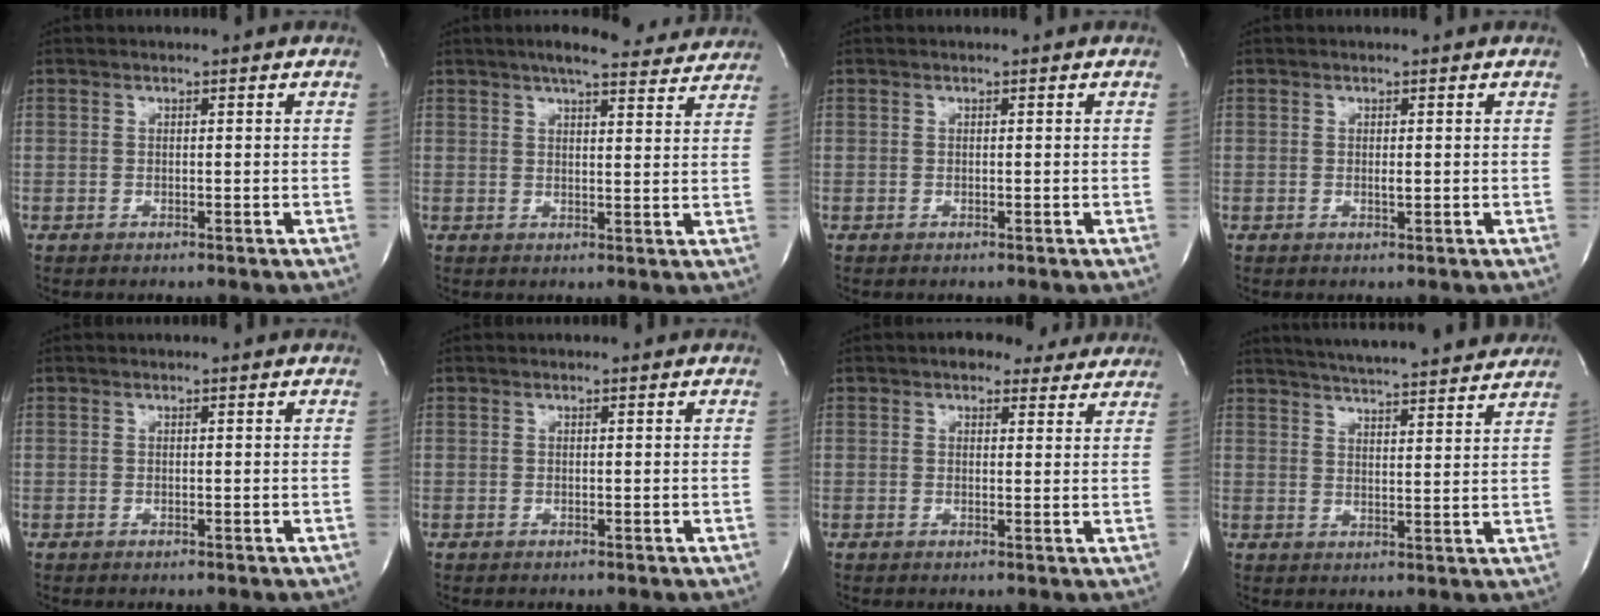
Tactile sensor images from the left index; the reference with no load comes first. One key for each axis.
{"total": 13.9, "fx": 12.5, "fy": 2.5, "fz": 5.5, "tx": -0.065, "ty": 0.015, "tz": 0.150}
{"total": 0.0}
{"total": 0.6, "fx": 0.1, "fy": 0.1, "fz": 0.6, "tx": -0.015, "ty": -0.003, "tz": 0.000}
{"total": 0.0}
{"total": 0.0}
{"total": 6.9, "fx": 5.7, "fy": 3.1, "fz": 2.2, "tx": -0.018, "ty": 0.013, "tz": 0.065}
{"total": 19.0, "fx": 17.4, "fy": 1.5, "fz": 7.4, "tx": -0.118, "ty": 0.005, "tz": 0.231}